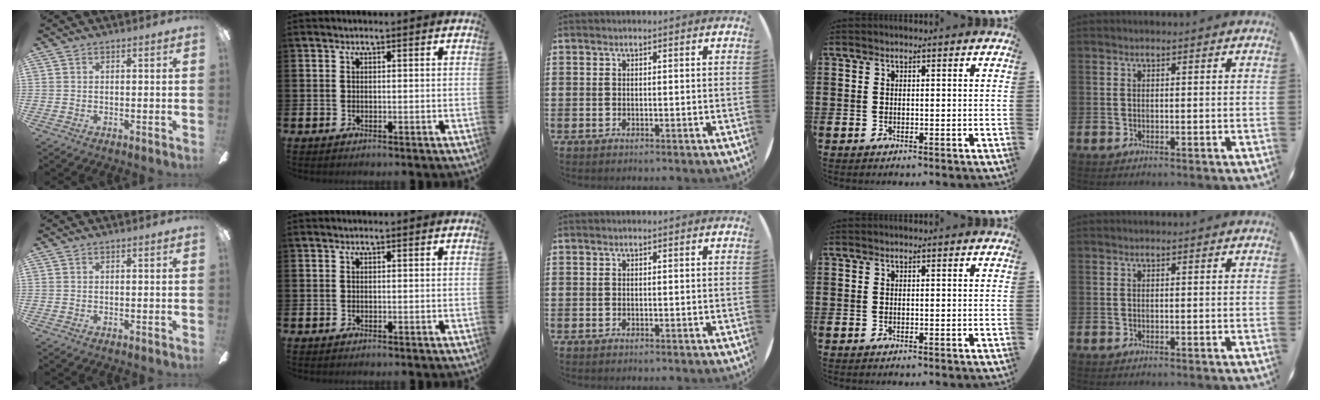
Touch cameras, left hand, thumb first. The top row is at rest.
{}